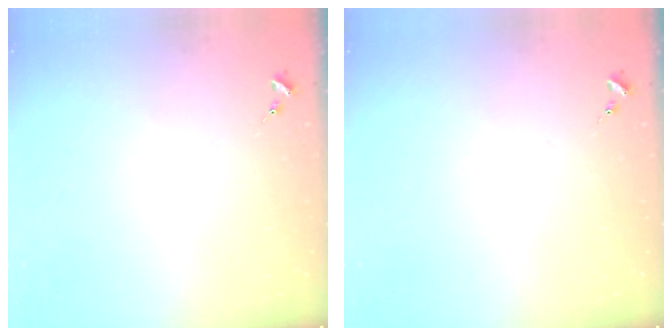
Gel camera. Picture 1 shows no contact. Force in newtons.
{"total": 0.0}